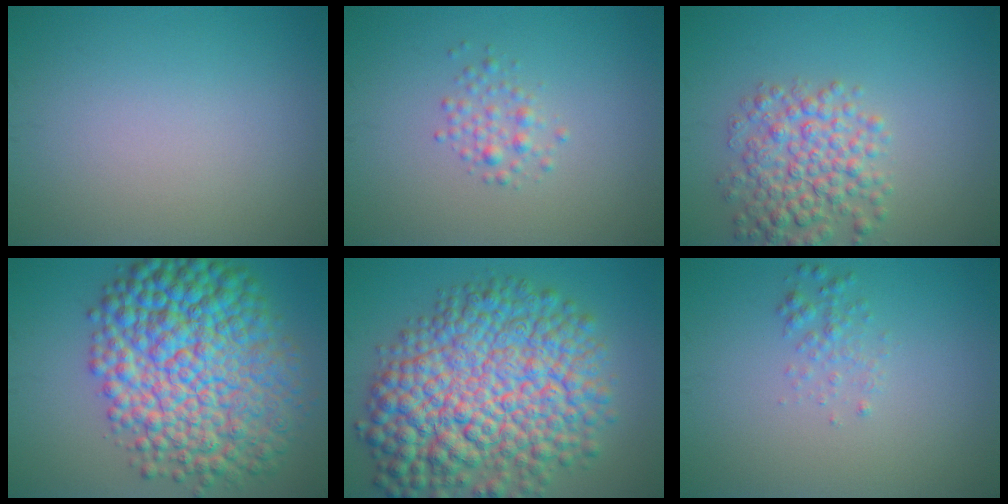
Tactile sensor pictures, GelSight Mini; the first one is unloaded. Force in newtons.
{"total": 1.6, "press": 1.6, "slide": 0.0}
{"total": 5.2, "press": 5.2, "slide": 0.1}
{"total": 13.9, "press": 13.9, "slide": 0.0}
{"total": 14.0, "press": 14.0, "slide": 0.3}
{"total": 1.4, "press": 1.4, "slide": 0.0}